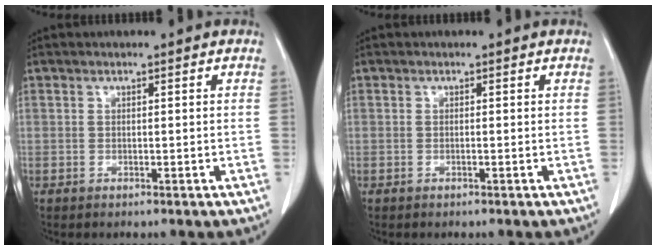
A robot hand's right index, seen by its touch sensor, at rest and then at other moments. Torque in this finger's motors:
{"motor_torque": [0.03, 0.12, 0.08, 0.01]}